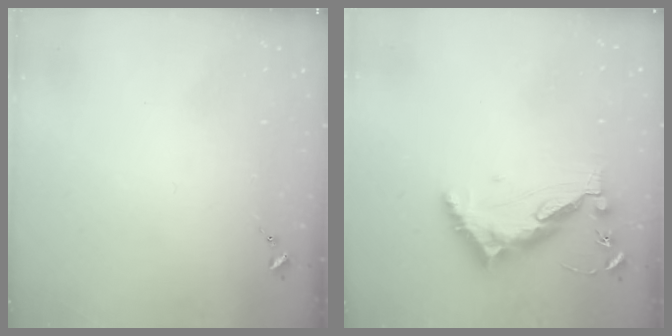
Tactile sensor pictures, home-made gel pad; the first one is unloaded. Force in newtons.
{"total": 10.2, "press": 10.2, "slide": 0.8}